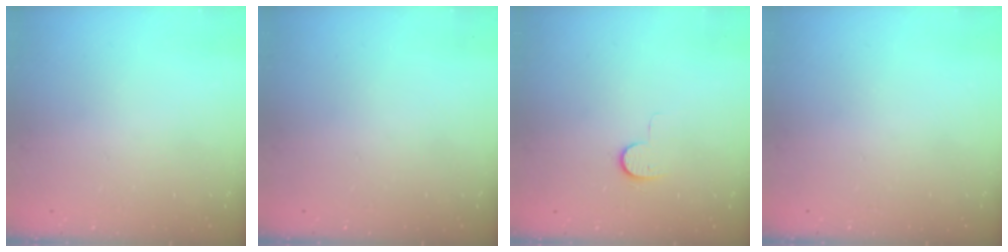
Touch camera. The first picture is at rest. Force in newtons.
{"total": 0.0}
{"total": 6.2, "press": 6.2, "slide": 0.6}
{"total": 0.0}